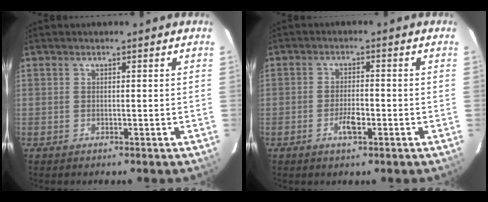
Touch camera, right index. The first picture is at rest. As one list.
[{"total": 3.2, "force": [-1.4, 0.8, 2.8], "torque": [-0.054, 0.001, -0.025]}]